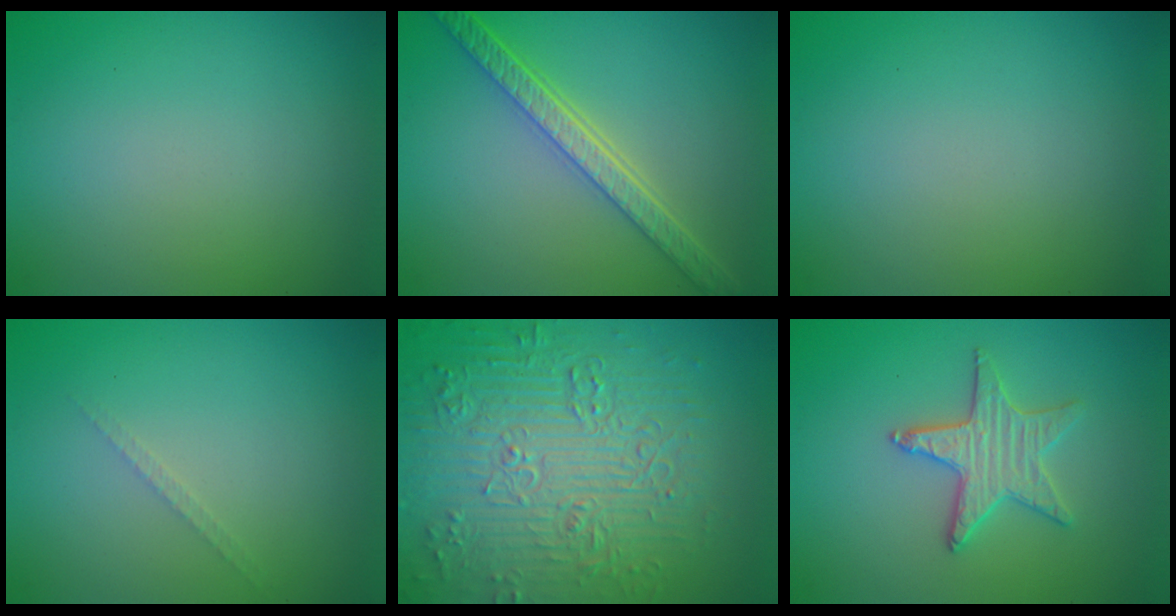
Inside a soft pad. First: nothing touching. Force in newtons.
{"total": 5.1, "press": 4.2, "slide": 2.9}
{"total": 0.0}
{"total": 0.8, "press": 0.8, "slide": 0.0}
{"total": 9.2, "press": 6.8, "slide": 6.2}
{"total": 3.2, "press": 3.2, "slide": 0.2}